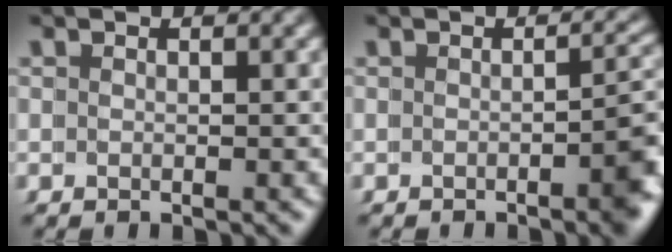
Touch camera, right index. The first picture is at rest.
{"total": 3.3, "force": [-1.5, 0.4, 2.9], "torque": [-0.016, 0.002, -0.026]}